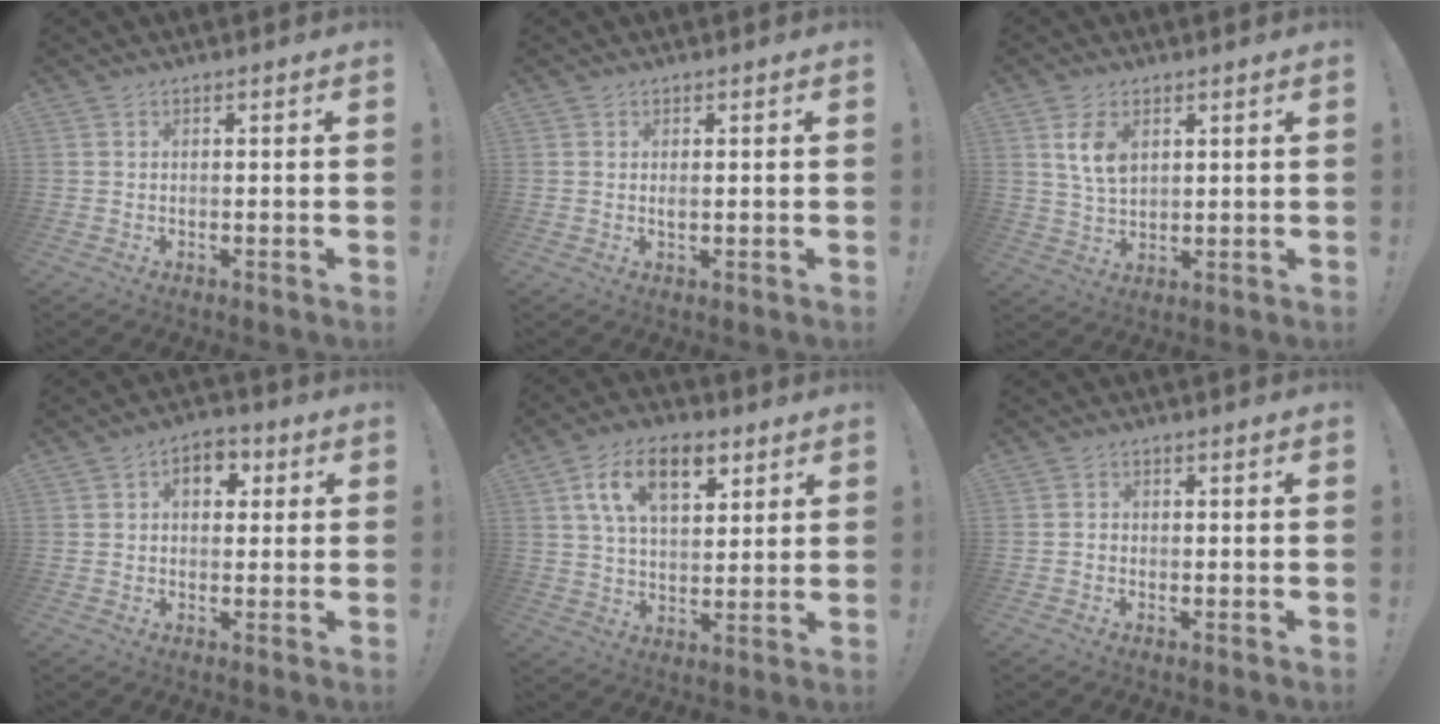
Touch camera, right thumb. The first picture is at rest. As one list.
[{"total": 0.8, "force": [0.4, 0.4, 0.6], "torque": [-0.005, -0.001, 0.005]}, {"total": 7.8, "force": [3.2, 4.9, 5.2], "torque": [-0.082, -0.013, 0.057]}, {"total": 7.0, "force": [1.8, 4.9, 4.7], "torque": [-0.062, 0.005, 0.028]}, {"total": 14.8, "force": [6.5, 8.4, 10.3], "torque": [-0.168, -0.003, 0.117]}, {"total": 1.3, "force": [-0.7, 1.0, 0.3], "torque": [-0.011, 0.008, -0.010]}]